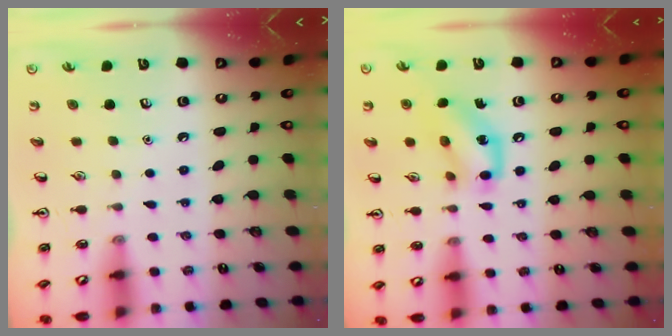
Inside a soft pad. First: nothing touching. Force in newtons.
{"total": 12.7, "press": 12.5, "slide": 2.2}